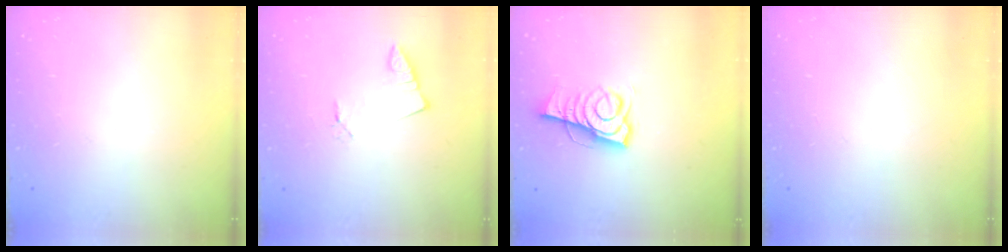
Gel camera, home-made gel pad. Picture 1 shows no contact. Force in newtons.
{"total": 1.3, "press": 1.3, "slide": 0.0}
{"total": 8.1, "press": 8.1, "slide": 0.3}
{"total": 0.0}